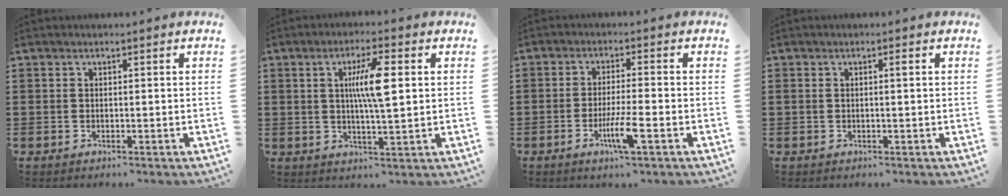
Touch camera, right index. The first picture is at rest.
{"total": 7.0, "force": [1.4, 1.1, 6.8], "torque": [-0.130, 0.004, 0.019]}
{"total": 5.5, "force": [-2.5, 0.3, 4.9], "torque": [-0.093, -0.017, -0.045]}
{"total": 0.8, "force": [-0.1, -0.2, 0.8], "torque": [-0.013, -0.004, -0.002]}